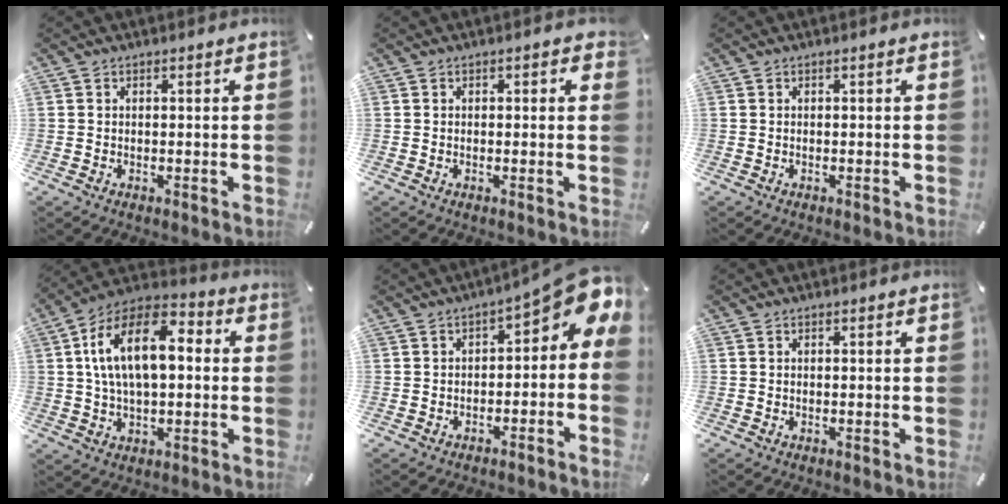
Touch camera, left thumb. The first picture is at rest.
{"total": 0.8, "force": [0.2, 0.5, 0.6], "torque": [0.005, -0.002, -0.001]}
{"total": 0.0}
{"total": 16.0, "force": [2.9, 9.0, 12.9], "torque": [-0.253, 0.004, 0.048]}
{"total": 8.5, "force": [2.8, 4.0, 6.9], "torque": [-0.081, -0.029, 0.045]}
{"total": 0.0}